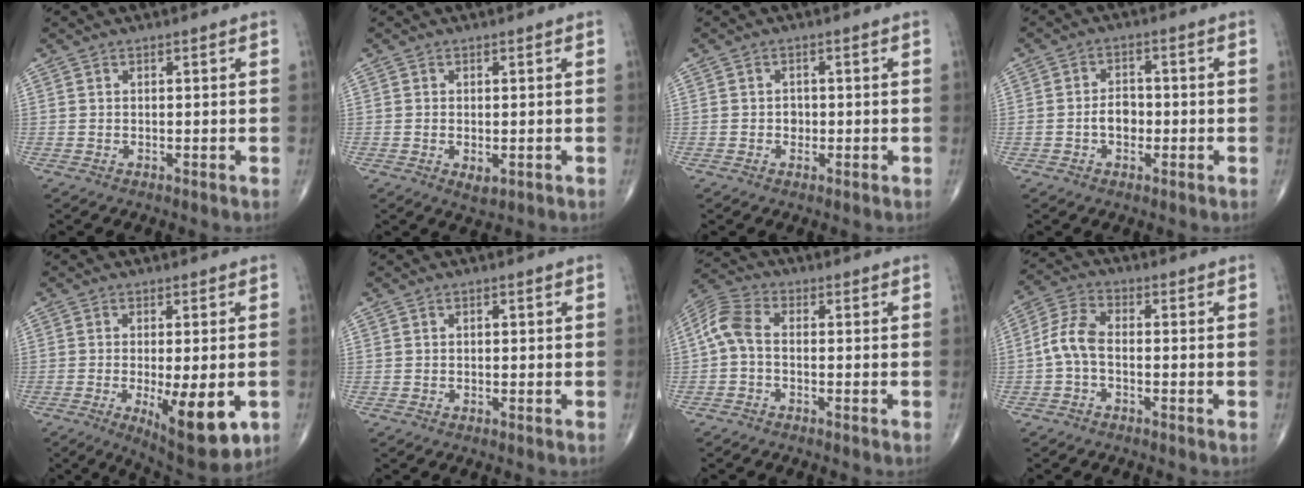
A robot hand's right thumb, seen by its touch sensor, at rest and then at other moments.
{"total": 2.2, "force": [-0.6, 1.1, 1.8], "torque": [-0.025, -0.003, -0.005]}
{"total": 1.6, "force": [-0.2, 1.4, 0.7], "torque": [-0.003, 0.005, -0.004]}
{"total": 4.1, "force": [-0.9, 2.9, 2.8], "torque": [-0.035, 0.014, -0.020]}
{"total": 12.9, "force": [-3.5, 4.1, 11.7], "torque": [-0.167, -0.020, -0.040]}
{"total": 0.8, "force": [0.2, 0.5, 0.6], "torque": [-0.006, 0.001, 0.001]}
{"total": 6.0, "force": [-0.7, 3.4, 4.9], "torque": [-0.108, 0.020, -0.028]}
{"total": 6.0, "force": [-1.2, 3.1, 4.9], "torque": [-0.106, 0.020, -0.035]}